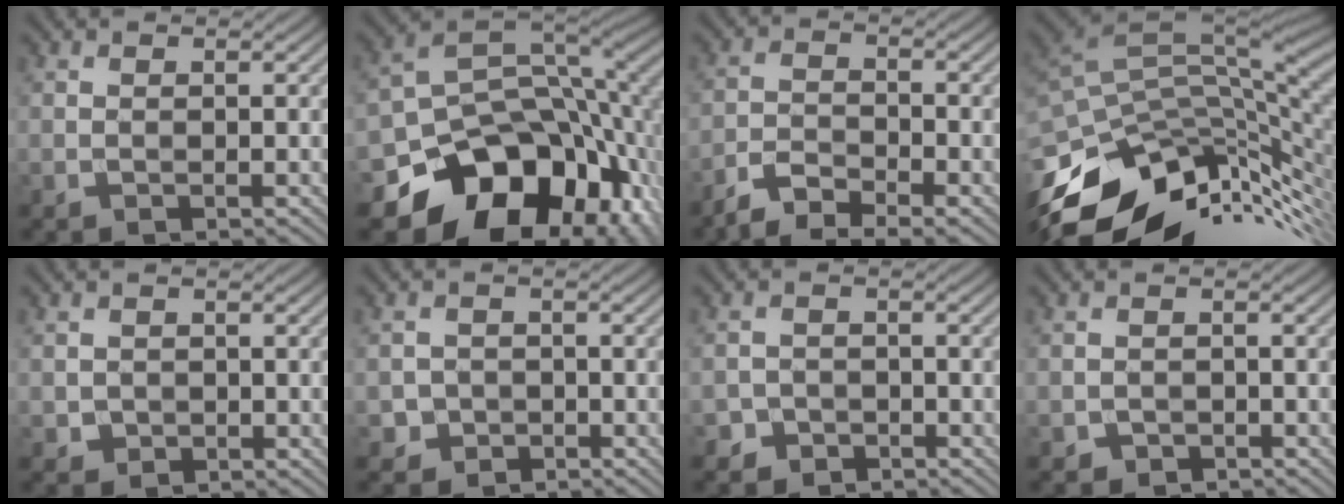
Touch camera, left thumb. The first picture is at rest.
{"total": 16.3, "force": [-8.1, 11.2, 8.6], "torque": [-0.141, -0.049, -0.119]}
{"total": 5.2, "force": [-4.5, 1.1, 2.5], "torque": [-0.054, -0.005, -0.091]}
{"total": 14.7, "force": [-7.5, 6.7, 10.8], "torque": [-0.230, -0.009, -0.133]}
{"total": 1.2, "force": [-0.2, 1.2, 0.0], "torque": [-0.008, -0.007, -0.003]}
{"total": 2.3, "force": [-1.2, 1.9, -0.1], "torque": [0.006, 0.000, -0.025]}
{"total": 2.0, "force": [-1.5, 1.3, -0.2], "torque": [0.008, 0.004, -0.031]}
{"total": 1.2, "force": [-1.0, 0.6, -0.3], "torque": [0.007, -0.001, -0.020]}